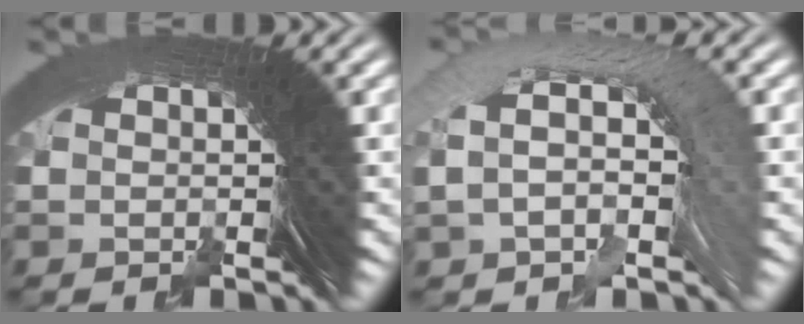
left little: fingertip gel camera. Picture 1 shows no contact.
{"total": 5.3, "force": [0.7, 2.8, 4.5], "torque": [-0.072, 0.033, 0.001]}